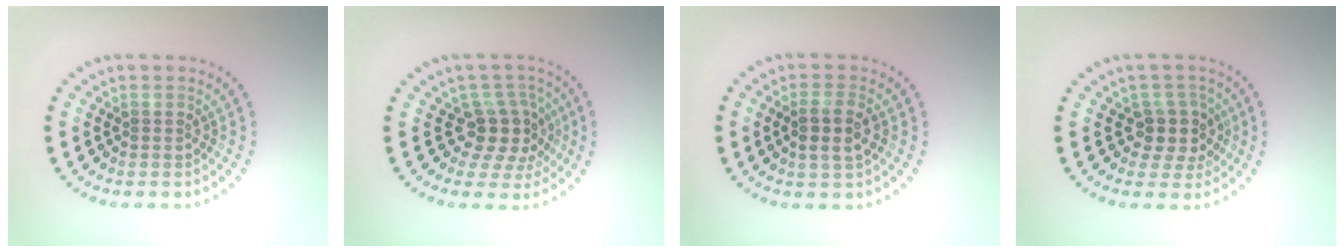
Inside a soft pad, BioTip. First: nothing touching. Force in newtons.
{"total": 3.8, "press": 2.7, "slide": 2.6}
{"total": 2.8, "press": 2.7, "slide": 0.8}
{"total": 2.9, "press": 2.4, "slide": 1.6}